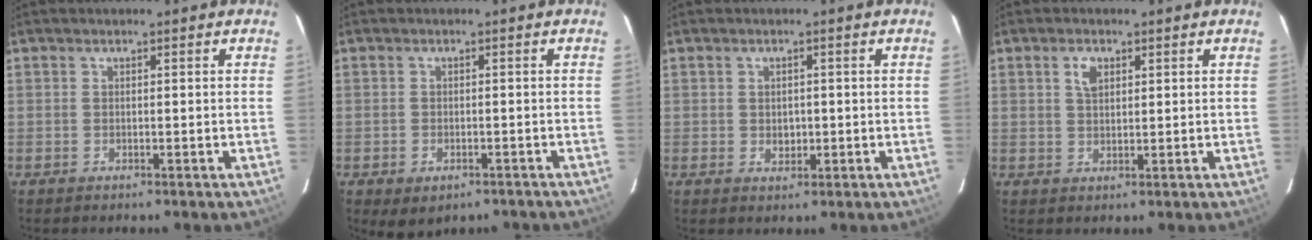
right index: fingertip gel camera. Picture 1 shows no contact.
{"total": 4.2, "force": [-2.5, 2.6, 2.2], "torque": [-0.048, -0.013, -0.028]}
{"total": 1.9, "force": [-0.2, 1.6, 0.9], "torque": [-0.013, 0.000, -0.001]}
{"total": 3.0, "force": [1.3, 1.8, 2.0], "torque": [-0.035, 0.007, 0.025]}